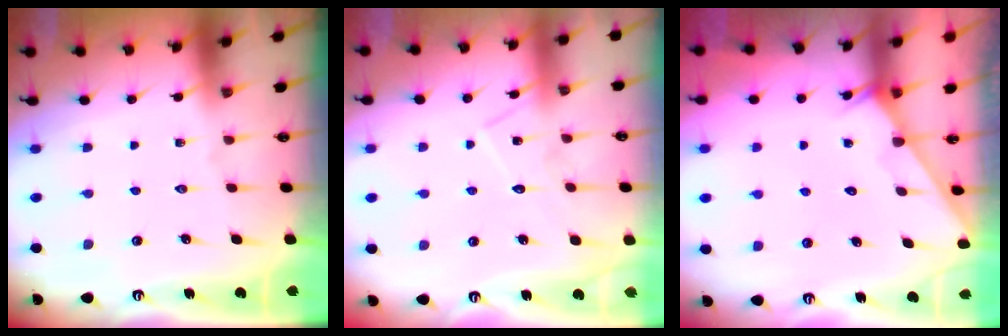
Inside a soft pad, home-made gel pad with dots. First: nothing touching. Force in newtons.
{"total": 8.8, "press": 8.8, "slide": 0.1}
{"total": 2.7, "press": 2.7, "slide": 0.2}